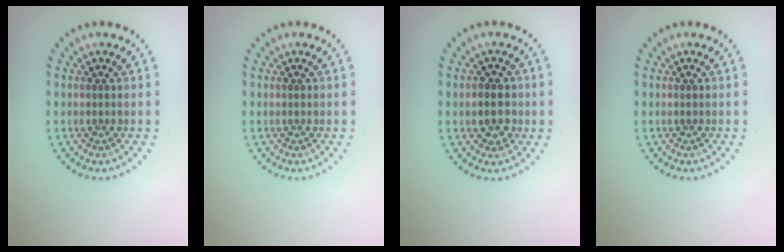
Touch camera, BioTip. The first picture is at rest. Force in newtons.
{"total": 0.0}
{"total": 2.7, "press": 2.6, "slide": 0.7}
{"total": 0.0}